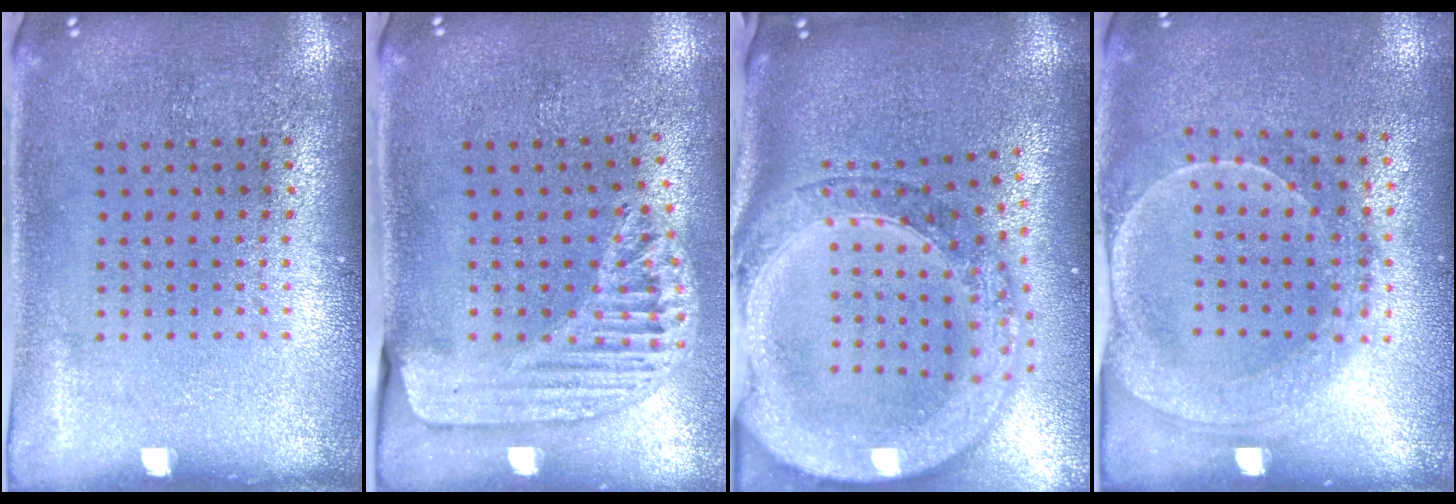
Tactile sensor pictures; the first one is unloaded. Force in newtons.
{"total": 1.5, "press": 1.5, "slide": 0.3}
{"total": 3.8, "press": 3.0, "slide": 2.4}
{"total": 1.8, "press": 1.8, "slide": 0.5}